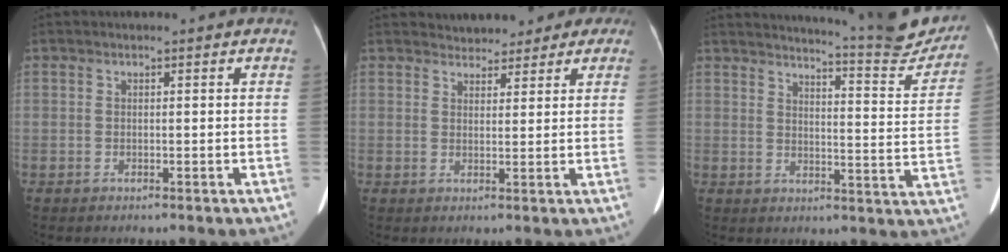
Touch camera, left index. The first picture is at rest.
{"total": 7.2, "force": [6.1, 3.5, 1.3], "torque": [0.002, 0.021, 0.068]}
{"total": 16.7, "force": [16.0, 0.3, 4.9], "torque": [-0.068, -0.079, 0.182]}